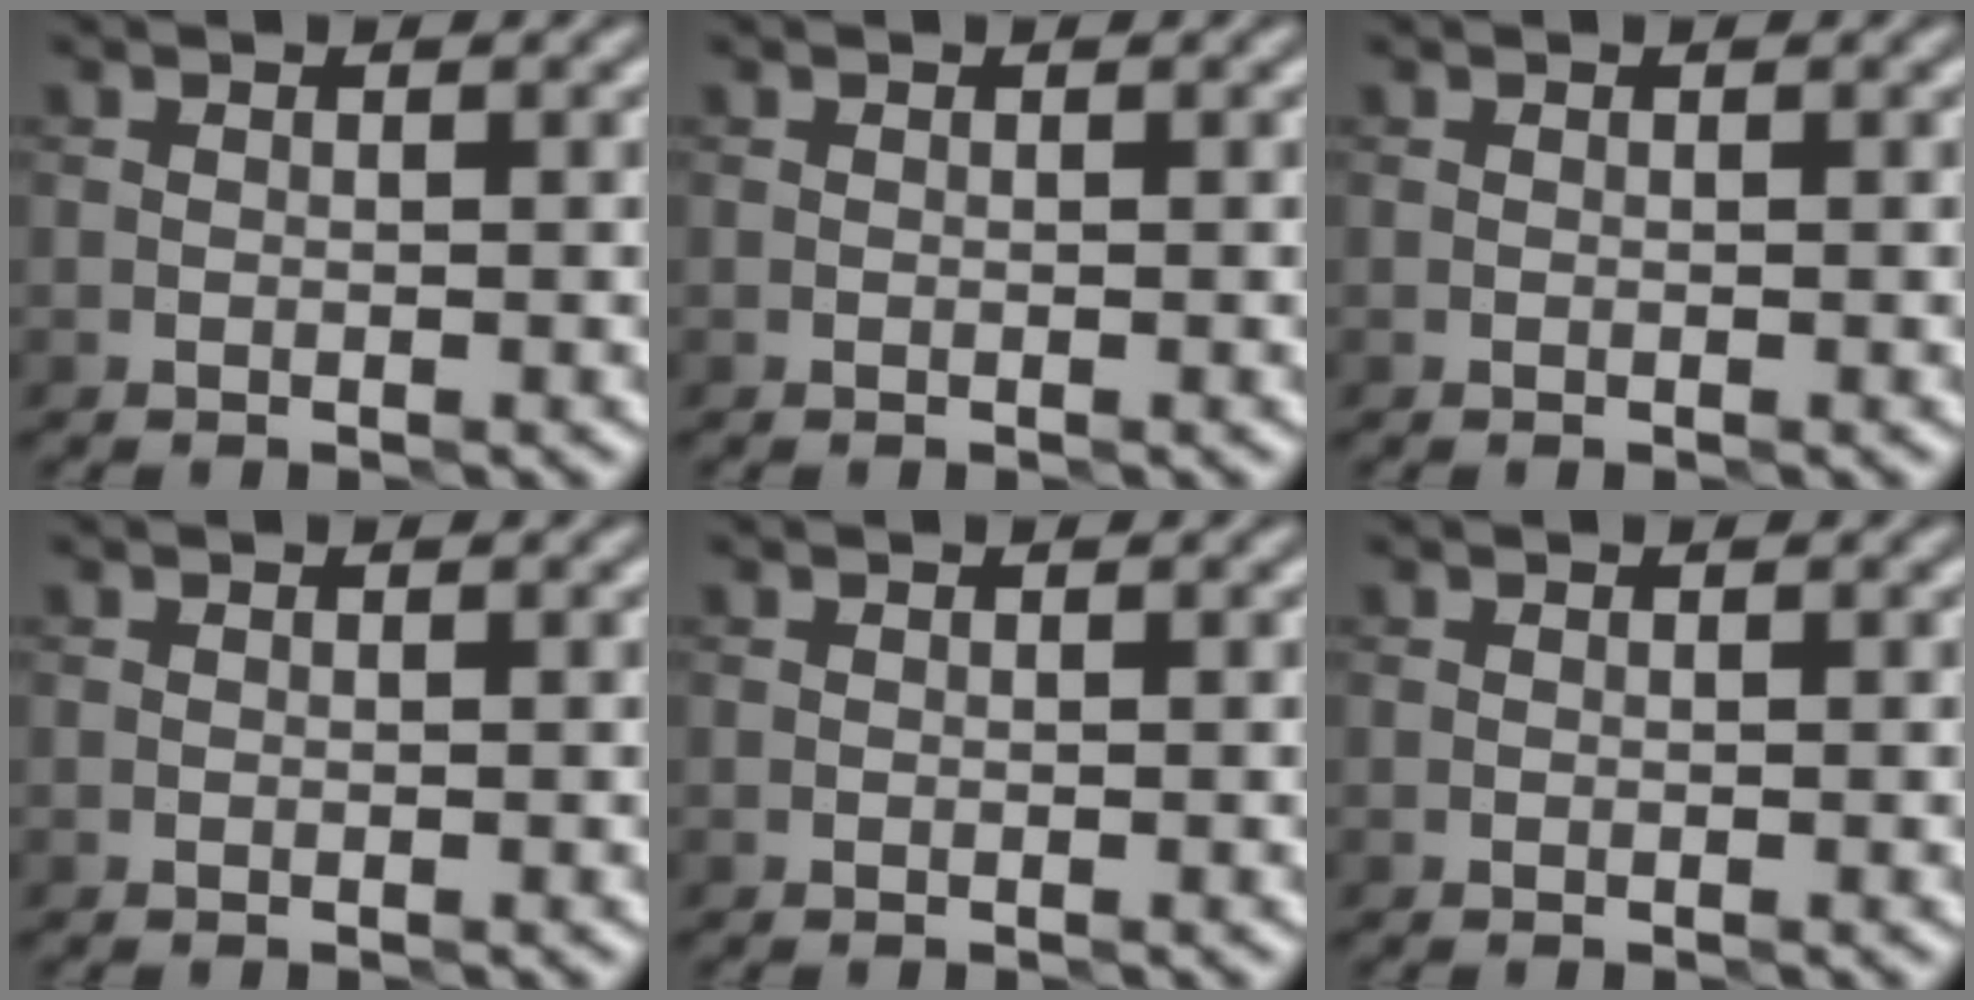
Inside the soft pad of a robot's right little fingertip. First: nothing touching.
{"total": 0.0}
{"total": 0.0}
{"total": 0.0}
{"total": 0.0}
{"total": 0.0}